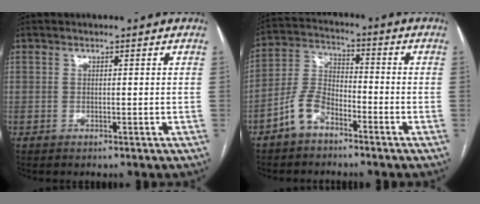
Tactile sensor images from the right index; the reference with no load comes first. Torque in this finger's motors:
{"motor_torque": [0.37, -0.68, 0.00, -0.04]}